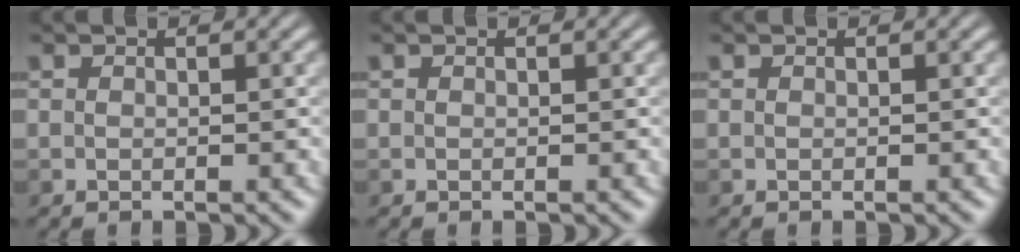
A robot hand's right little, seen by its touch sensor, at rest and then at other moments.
{"total": 0.0}
{"total": 0.0}